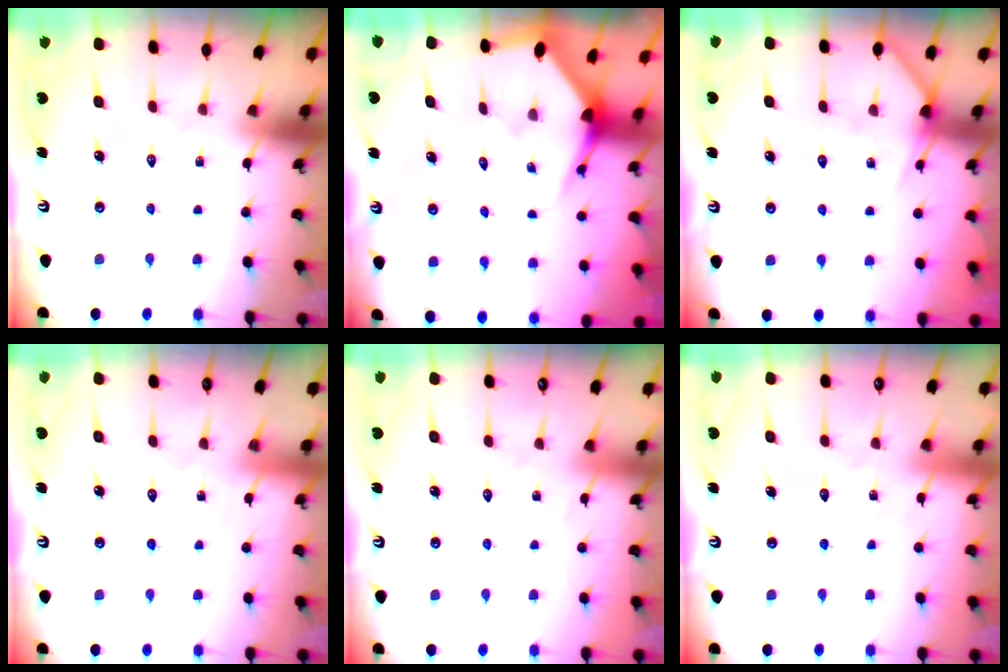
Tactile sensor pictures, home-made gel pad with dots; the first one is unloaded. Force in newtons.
{"total": 3.2, "press": 3.2, "slide": 0.2}
{"total": 5.4, "press": 5.4, "slide": 0.5}
{"total": 4.6, "press": 4.5, "slide": 0.6}
{"total": 2.7, "press": 2.7, "slide": 0.3}
{"total": 5.5, "press": 5.5, "slide": 0.5}